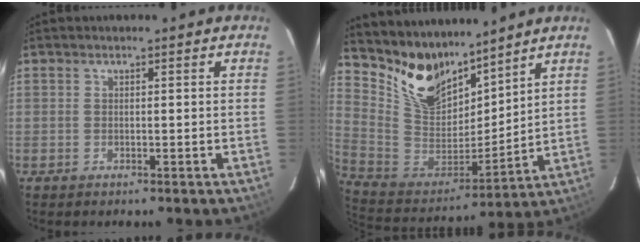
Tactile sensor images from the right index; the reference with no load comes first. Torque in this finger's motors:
{"motor_torque": [0.18, 0.67, 0.19, 0.04]}